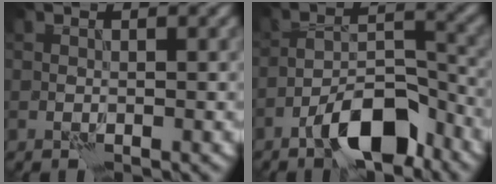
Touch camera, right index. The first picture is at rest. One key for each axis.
{"total": 7.3, "fx": -4.9, "fy": 2.5, "fz": 4.8, "tx": -0.071, "ty": 0.009, "tz": -0.087}